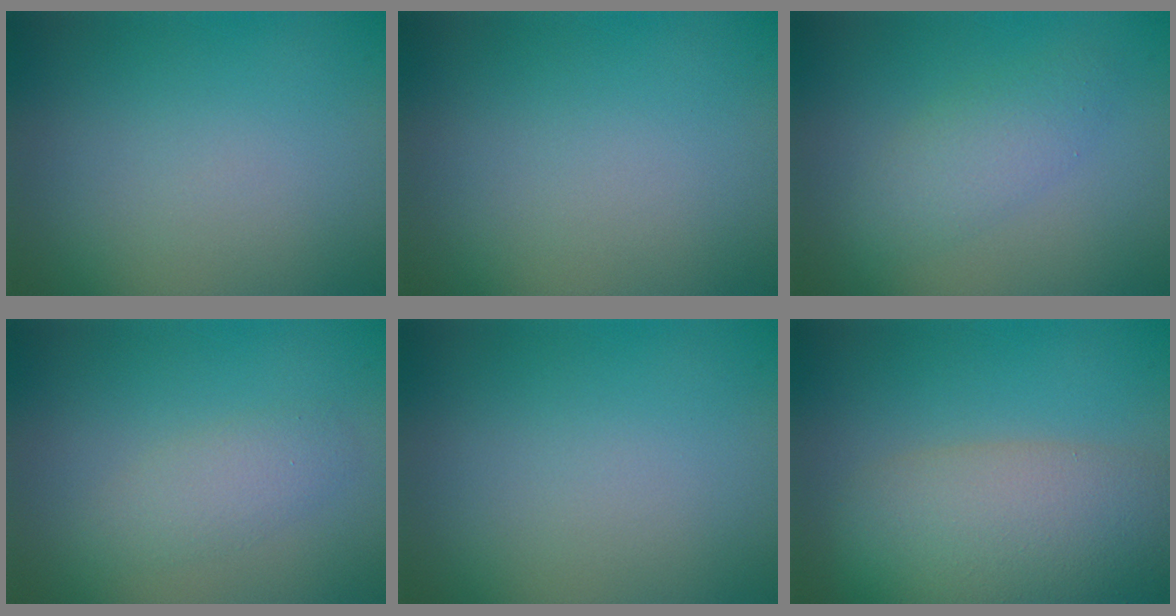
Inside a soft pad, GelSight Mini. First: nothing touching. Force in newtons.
{"total": 0.0}
{"total": 2.3, "press": 2.3, "slide": 0.2}
{"total": 1.9, "press": 1.9, "slide": 0.0}
{"total": 0.0}
{"total": 7.7, "press": 7.7, "slide": 0.3}